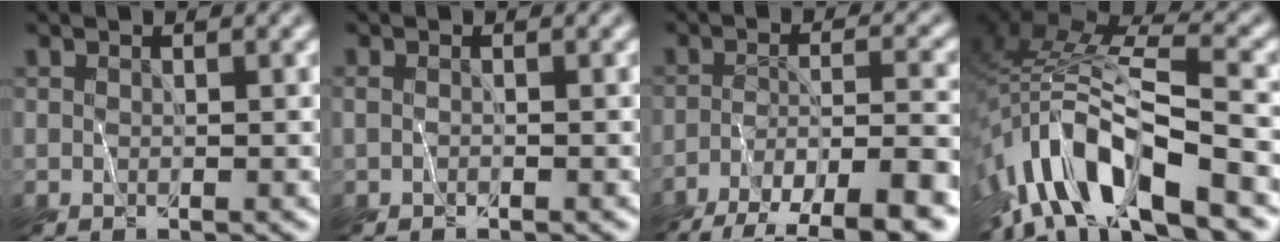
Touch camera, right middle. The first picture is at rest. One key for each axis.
{"total": 0.8, "fx": -0.3, "fy": 0.4, "fz": 0.7, "tx": -0.016, "ty": -0.002, "tz": -0.006}
{"total": 9.0, "fx": -6.9, "fy": 1.3, "fz": 5.6, "tx": -0.091, "ty": 0.000, "tz": -0.117}
{"total": 10.2, "fx": -6.5, "fy": 2.7, "fz": 7.4, "tx": -0.136, "ty": 0.013, "tz": -0.129}